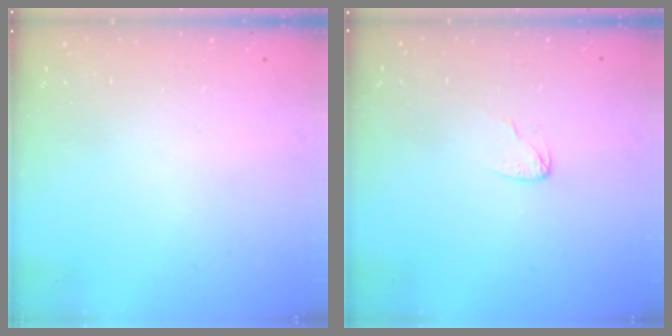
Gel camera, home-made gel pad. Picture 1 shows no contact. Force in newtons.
{"total": 3.7, "press": 3.7, "slide": 0.3}